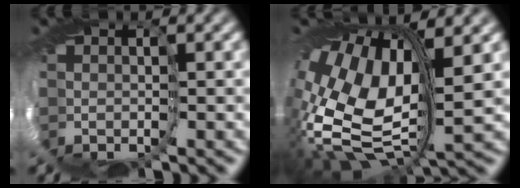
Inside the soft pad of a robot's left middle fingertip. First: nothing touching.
{"total": 15.5, "force": [0.5, 8.1, 13.2], "torque": [-0.267, -0.023, 0.026]}